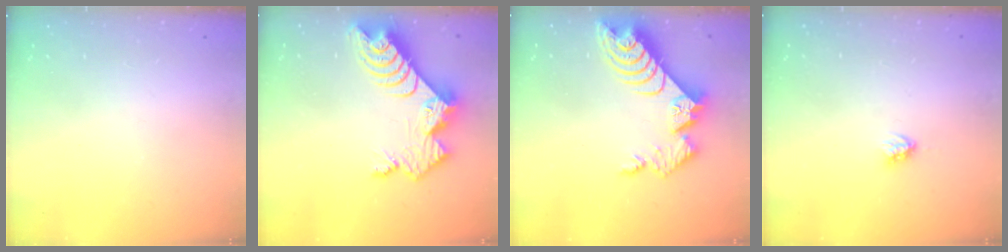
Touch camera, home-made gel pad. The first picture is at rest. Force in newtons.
{"total": 11.6, "press": 11.5, "slide": 1.1}
{"total": 10.6, "press": 10.5, "slide": 0.9}
{"total": 3.3, "press": 3.3, "slide": 0.1}